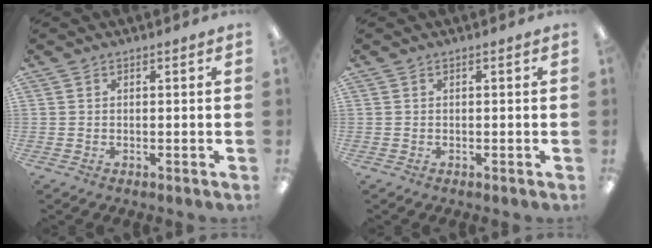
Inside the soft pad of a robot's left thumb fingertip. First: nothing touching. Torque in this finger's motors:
{"motor_torque": [-0.02, -0.03, 0.06, -0.02, 0.00]}